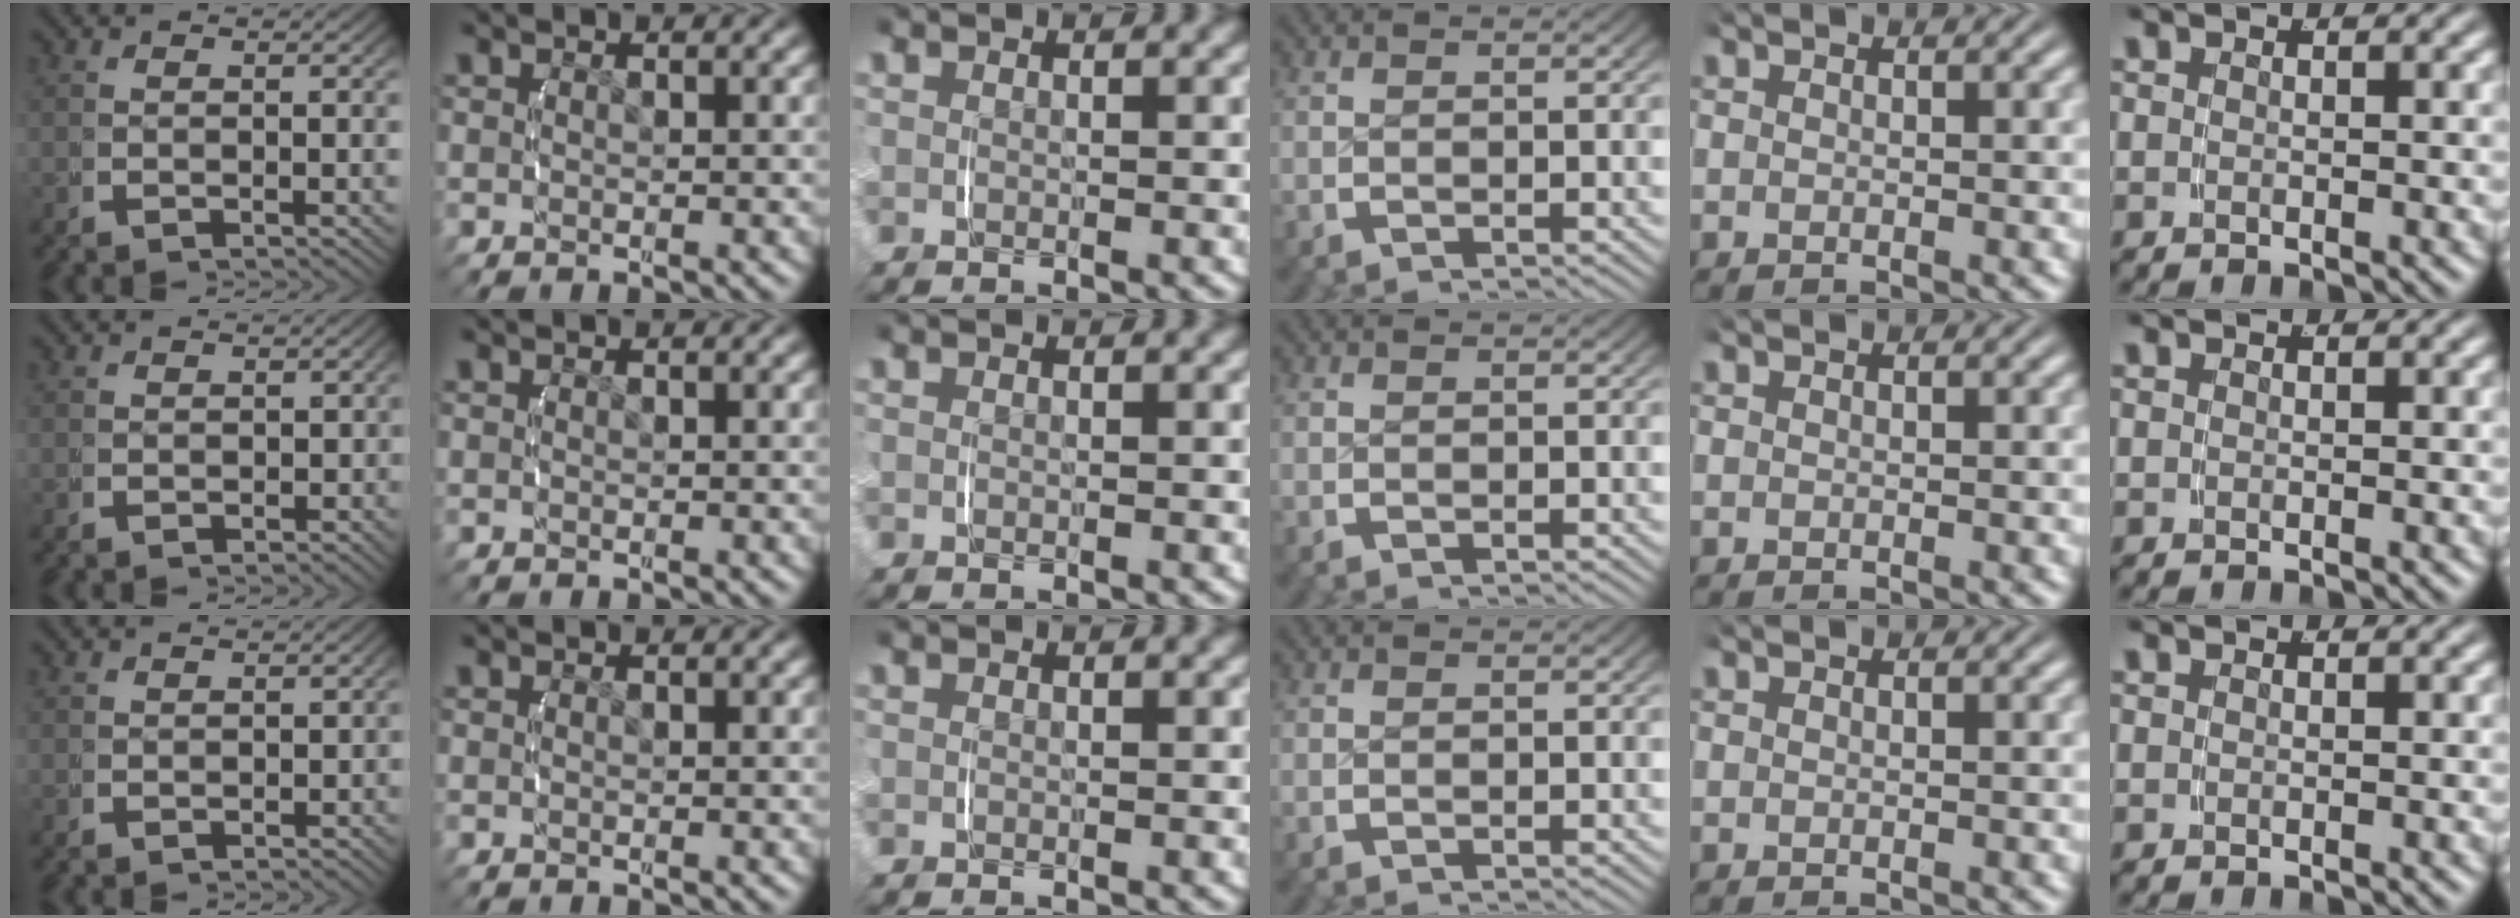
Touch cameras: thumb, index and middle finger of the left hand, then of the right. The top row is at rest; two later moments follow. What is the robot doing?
{"motion": "lift_and_place", "object": "string"}